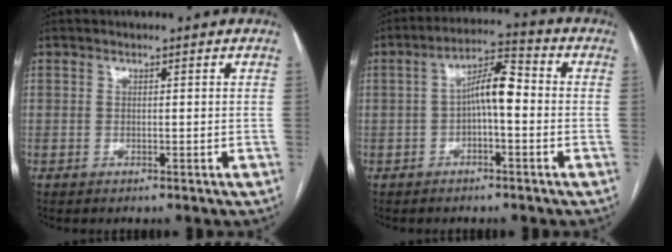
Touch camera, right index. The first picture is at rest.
{"total": 6.8, "force": [-0.5, 1.8, 6.6], "torque": [-0.116, 0.029, -0.011]}